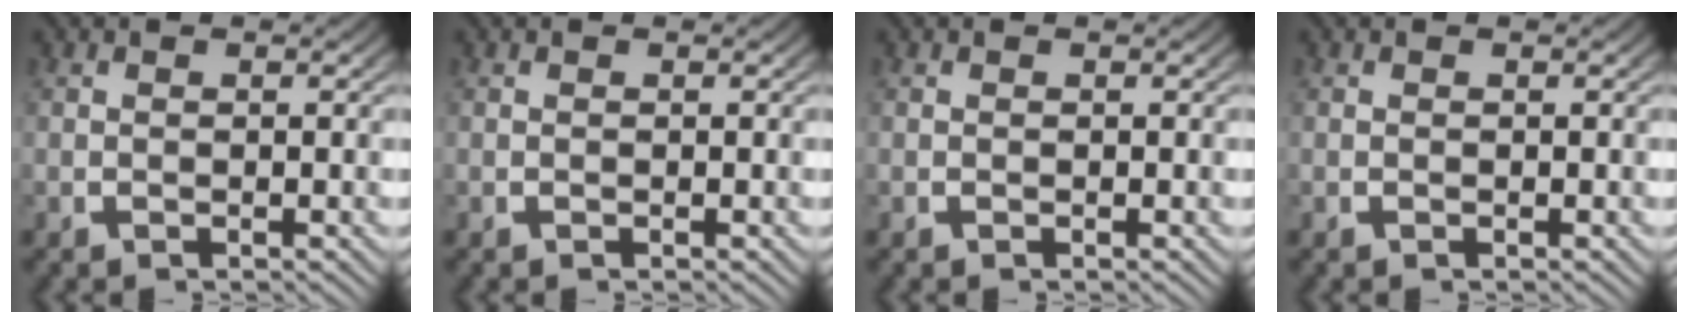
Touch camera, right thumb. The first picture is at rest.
{"total": 0.0}
{"total": 0.0}
{"total": 0.0}